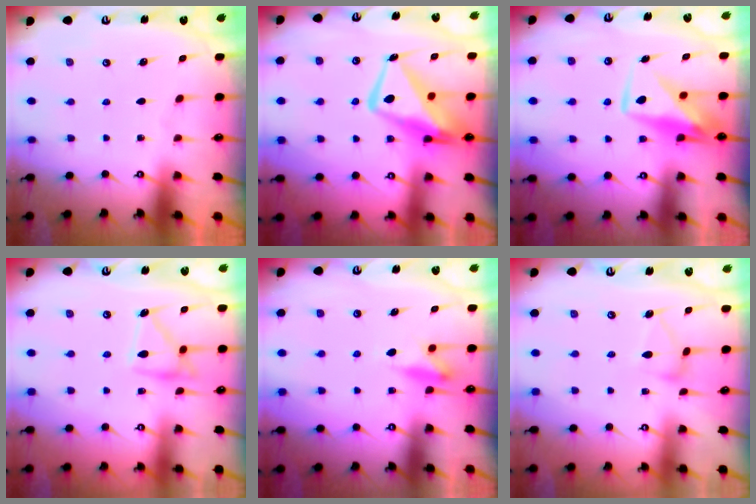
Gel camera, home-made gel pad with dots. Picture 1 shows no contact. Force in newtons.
{"total": 12.5, "press": 12.4, "slide": 1.7}
{"total": 9.6, "press": 9.6, "slide": 0.6}
{"total": 14.8, "press": 14.8, "slide": 0.9}
{"total": 8.0, "press": 7.9, "slide": 0.9}
{"total": 9.4, "press": 9.4, "slide": 0.3}